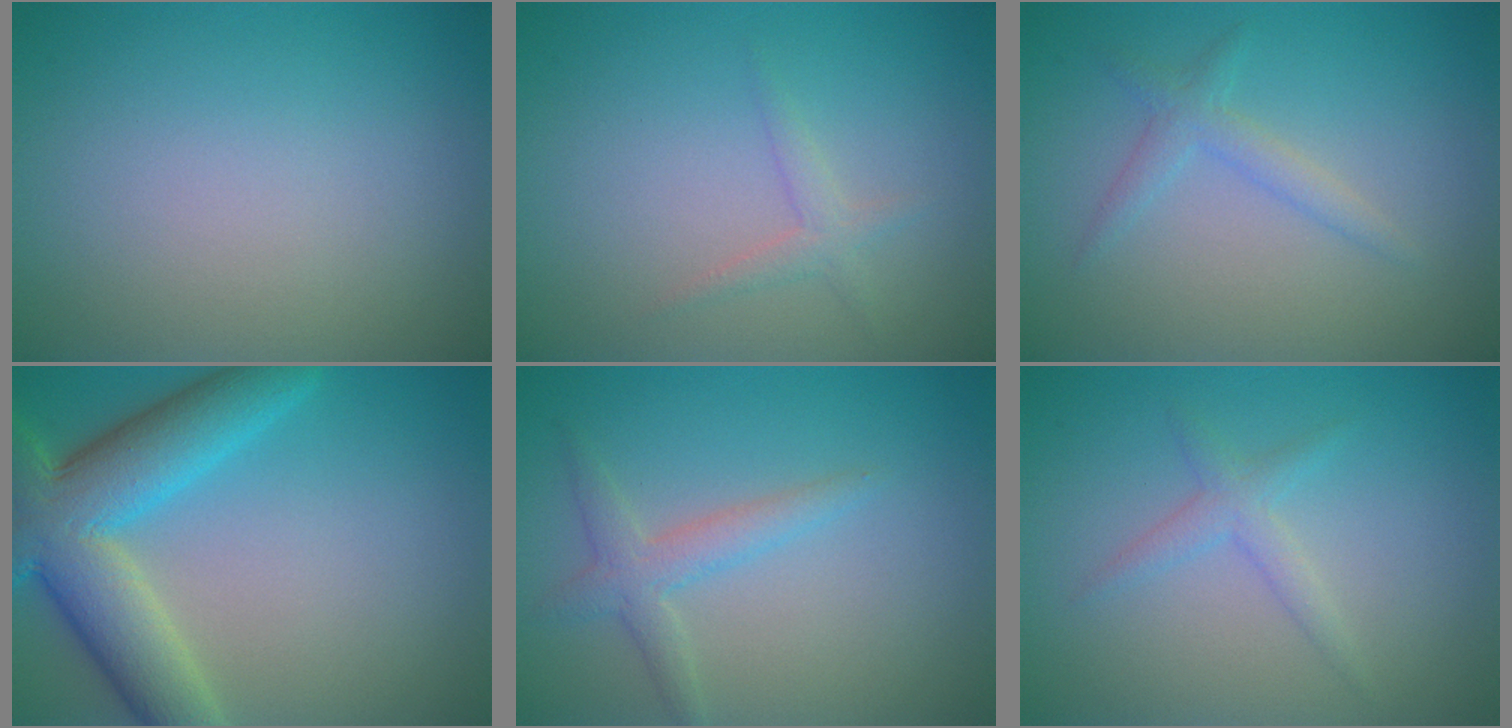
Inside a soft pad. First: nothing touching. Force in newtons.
{"total": 1.2, "press": 1.2, "slide": 0.0}
{"total": 1.7, "press": 1.7, "slide": 0.1}
{"total": 9.4, "press": 9.4, "slide": 0.5}
{"total": 2.4, "press": 2.4, "slide": 0.1}
{"total": 1.7, "press": 1.7, "slide": 0.1}